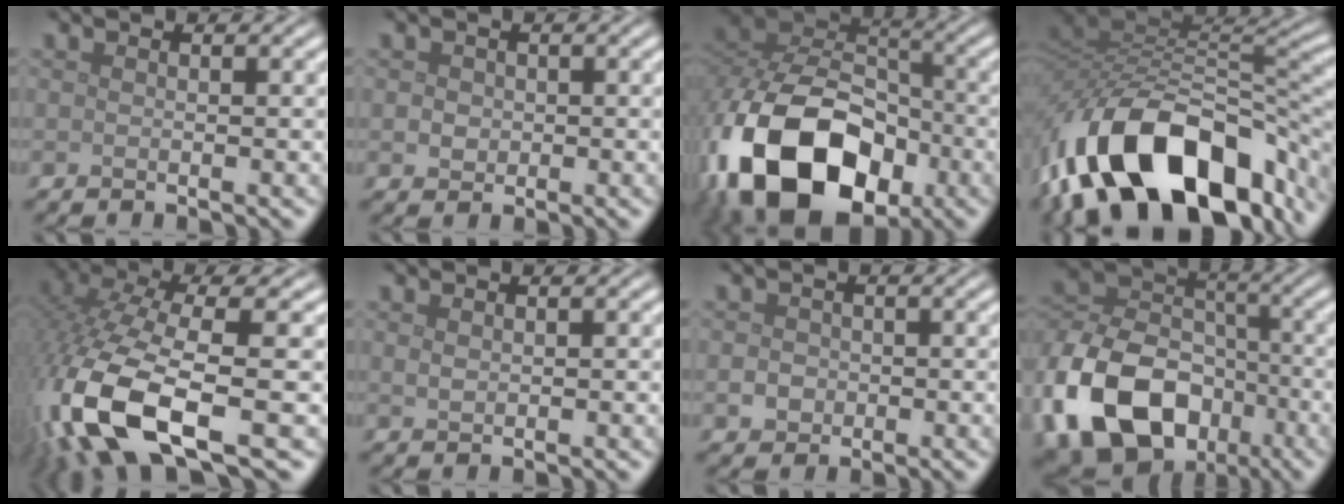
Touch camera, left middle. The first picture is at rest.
{"total": 1.4, "force": [0.1, 1.3, 0.5], "torque": [-0.004, -0.005, 0.004]}
{"total": 15.8, "force": [-7.2, 9.9, 9.9], "torque": [-0.197, -0.022, -0.135]}
{"total": 16.8, "force": [-8.6, 9.1, 11.1], "torque": [-0.213, -0.005, -0.138]}
{"total": 12.9, "force": [-5.0, 5.2, 10.7], "torque": [-0.247, -0.023, -0.090]}
{"total": 0.7, "force": [0.3, 0.5, 0.4], "torque": [-0.012, -0.002, 0.009]}
{"total": 1.6, "force": [-0.3, 1.5, 0.5], "torque": [-0.003, -0.003, -0.007]}
{"total": 15.3, "force": [-6.6, 11.0, 8.4], "torque": [-0.200, -0.023, -0.127]}